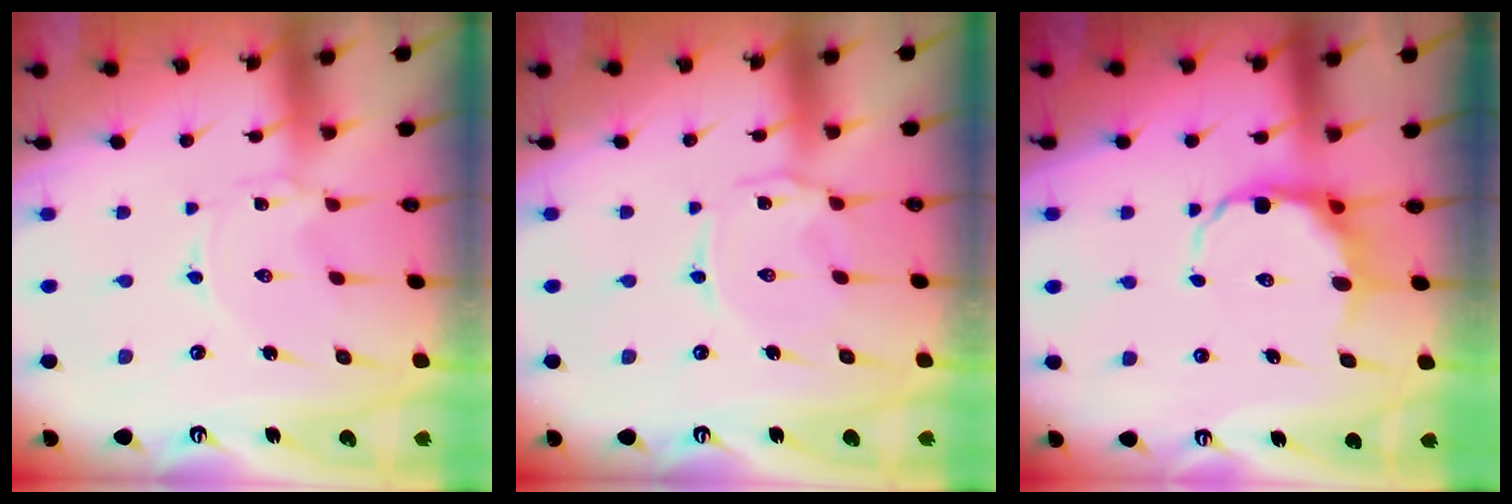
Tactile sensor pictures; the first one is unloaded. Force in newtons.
{"total": 1.6, "press": 1.5, "slide": 0.4}
{"total": 10.3, "press": 9.6, "slide": 3.5}